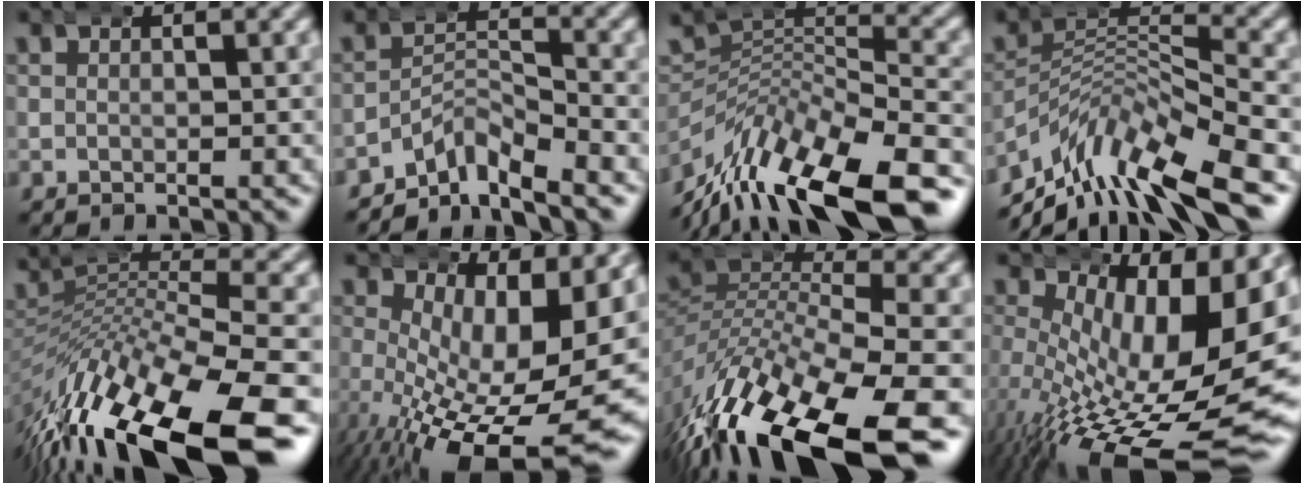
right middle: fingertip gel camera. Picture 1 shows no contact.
{"total": 5.7, "force": [-4.9, 2.2, 2.0], "torque": [-0.017, -0.007, -0.091]}
{"total": 10.7, "force": [-7.0, 4.6, 6.6], "torque": [-0.092, -0.007, -0.114]}
{"total": 8.9, "force": [-4.9, 4.4, 6.0], "torque": [-0.084, -0.003, -0.089]}
{"total": 11.9, "force": [-5.4, 4.8, 9.5], "torque": [-0.161, -0.014, -0.072]}
{"total": 11.5, "force": [-3.6, 4.7, 9.8], "torque": [-0.150, -0.051, -0.024]}
{"total": 12.6, "force": [-6.4, 5.6, 9.3], "torque": [-0.176, -0.031, -0.079]}
{"total": 14.2, "force": [-2.4, 6.3, 12.4], "torque": [-0.196, -0.049, -0.004]}